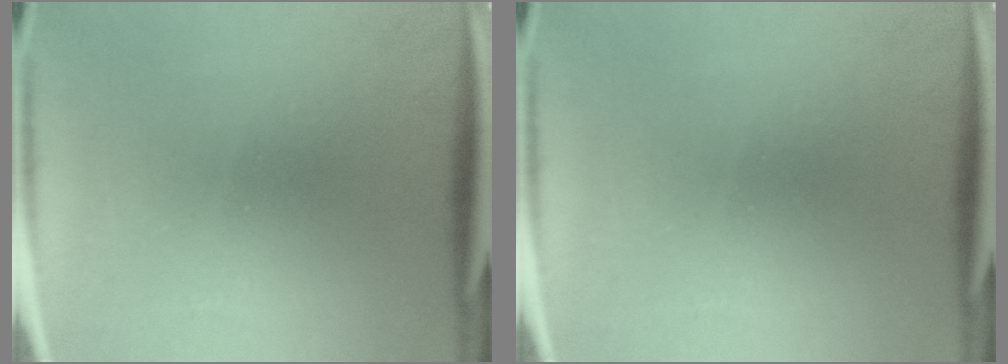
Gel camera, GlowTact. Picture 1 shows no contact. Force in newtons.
{"total": 0.0}